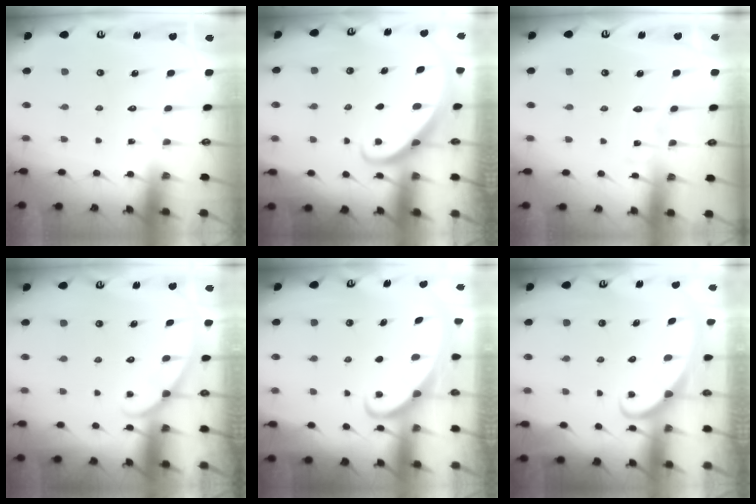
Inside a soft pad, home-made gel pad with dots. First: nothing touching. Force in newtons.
{"total": 2.6, "press": 2.6, "slide": 0.3}
{"total": 4.4, "press": 4.4, "slide": 0.5}
{"total": 4.2, "press": 4.2, "slide": 0.3}
{"total": 2.0, "press": 2.0, "slide": 0.3}
{"total": 2.5, "press": 2.5, "slide": 0.3}